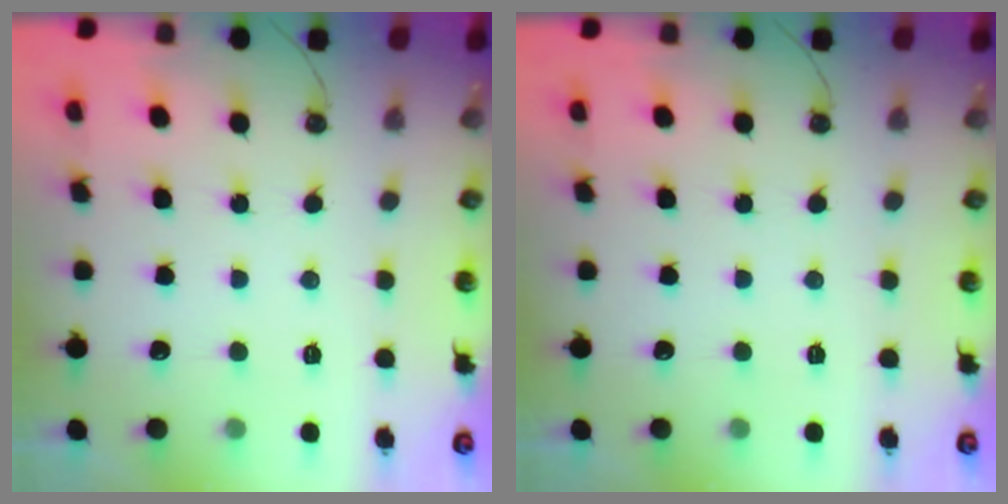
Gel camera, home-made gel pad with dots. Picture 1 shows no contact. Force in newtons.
{"total": 0.0}